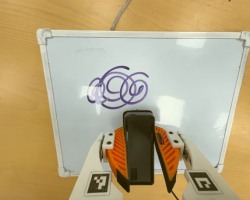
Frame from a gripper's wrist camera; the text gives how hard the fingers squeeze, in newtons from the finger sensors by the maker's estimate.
{"total": 7.8, "left": 5.8, "right": 9.8}